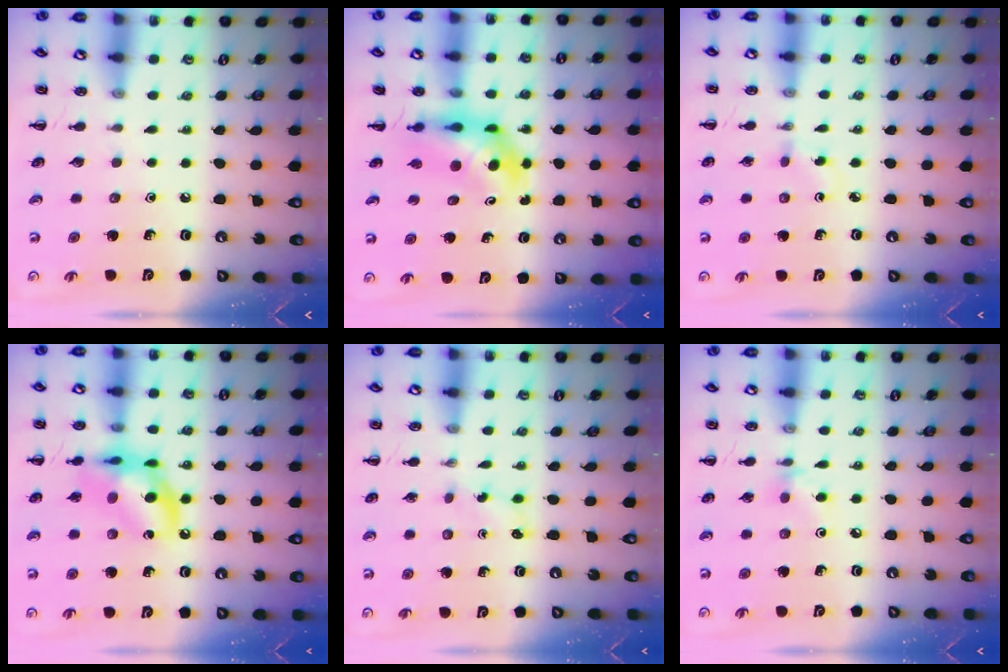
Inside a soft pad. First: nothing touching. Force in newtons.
{"total": 5.2, "press": 5.1, "slide": 1.0}
{"total": 1.9, "press": 1.7, "slide": 0.9}
{"total": 13.4, "press": 13.2, "slide": 2.4}
{"total": 3.2, "press": 3.0, "slide": 1.0}
{"total": 5.1, "press": 4.7, "slide": 1.8}